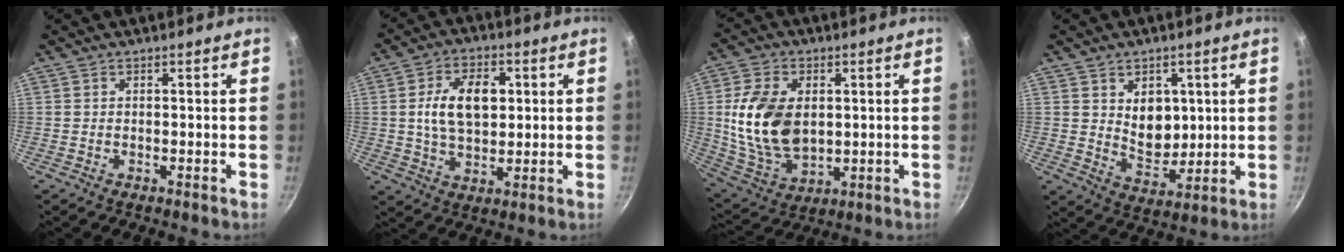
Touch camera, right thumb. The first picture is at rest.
{"total": 11.5, "force": [1.8, 7.3, 8.7], "torque": [-0.125, 0.002, 0.028]}
{"total": 15.8, "force": [1.6, 10.4, 11.8], "torque": [-0.210, -0.016, 0.042]}
{"total": 8.5, "force": [2.2, 6.3, 5.3], "torque": [-0.054, -0.031, 0.045]}